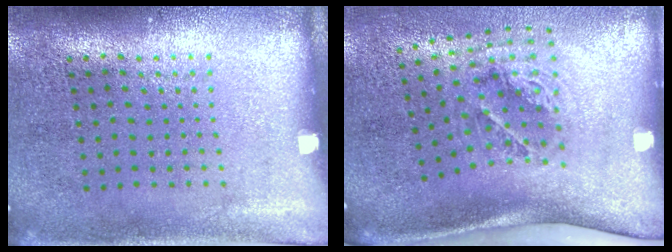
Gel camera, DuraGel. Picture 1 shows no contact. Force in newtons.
{"total": 1.9, "press": 1.2, "slide": 1.4}